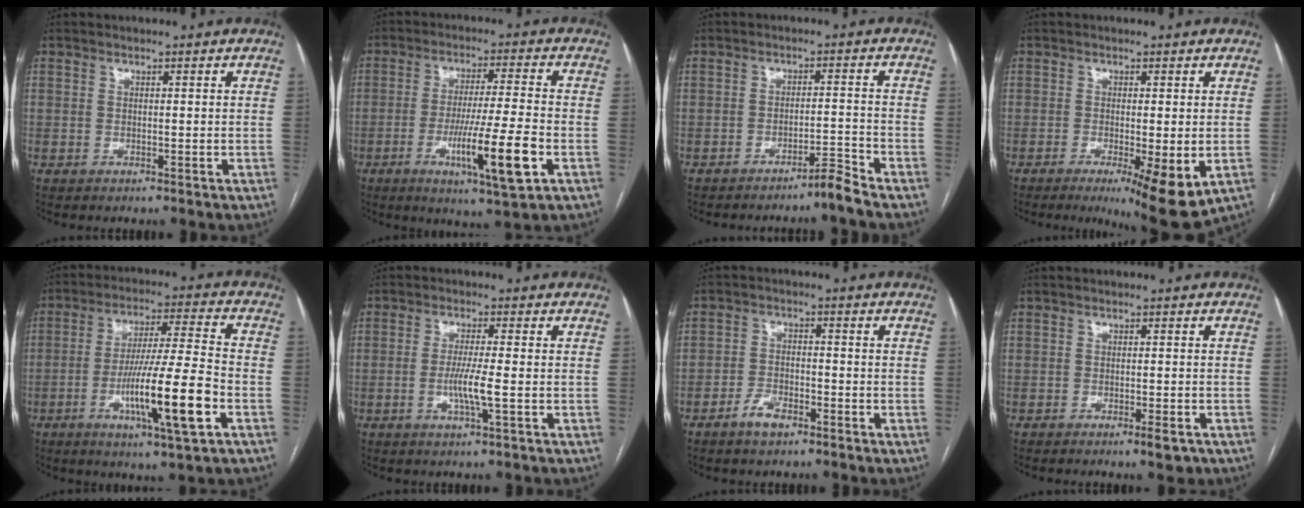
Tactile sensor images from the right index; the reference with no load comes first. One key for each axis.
{"total": 11.8, "fx": -4.2, "fy": -0.2, "fz": 11.0, "tx": -0.190, "ty": -0.022, "tz": -0.069}
{"total": 3.5, "fx": -3.2, "fy": -1.1, "fz": 1.2, "tx": -0.012, "ty": -0.011, "tz": -0.054}
{"total": 8.7, "fx": -3.4, "fy": 1.4, "fz": 7.9, "tx": -0.099, "ty": -0.020, "tz": -0.044}
{"total": 14.0, "fx": -4.9, "fy": -0.2, "fz": 13.1, "tx": -0.232, "ty": -0.010, "tz": -0.085}
{"total": 4.4, "fx": -1.0, "fy": -0.4, "fz": 4.3, "tx": -0.086, "ty": -0.008, "tz": -0.020}
{"total": 3.8, "fx": -2.6, "fy": 1.8, "fz": 2.1, "tx": -0.042, "ty": 0.004, "tz": -0.046}
{"total": 2.3, "fx": -1.5, "fy": 0.5, "fz": 1.6, "tx": -0.021, "ty": -0.001, "tz": -0.017}